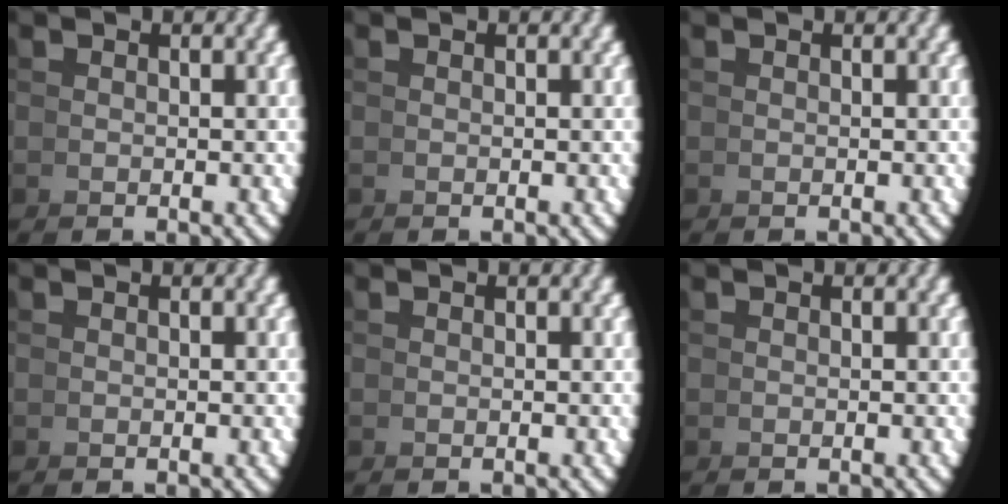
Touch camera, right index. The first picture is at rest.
{"total": 0.0}
{"total": 0.0}
{"total": 0.0}
{"total": 0.0}
{"total": 0.0}